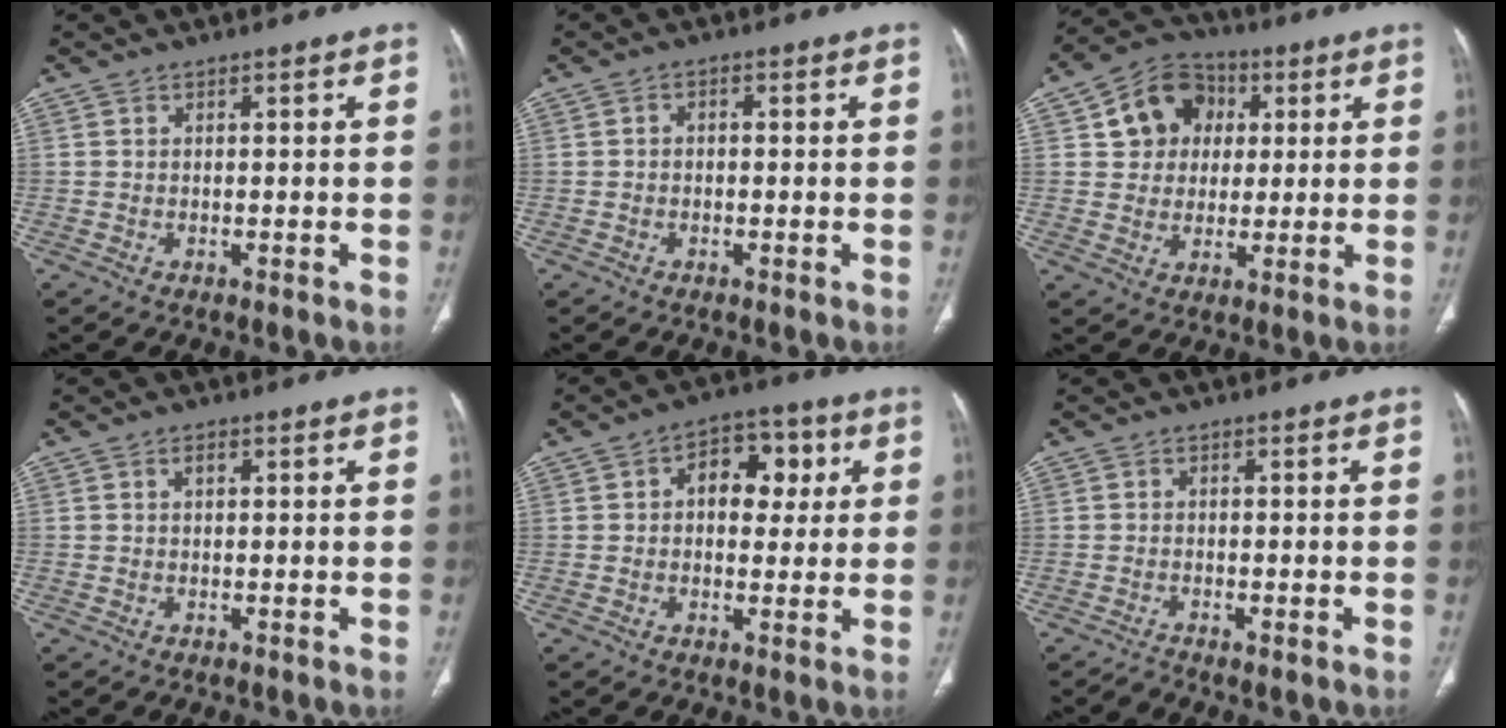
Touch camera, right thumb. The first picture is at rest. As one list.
[{"total": 1.1, "force": [-0.2, 0.8, 0.7], "torque": [-0.006, 0.004, -0.007]}, {"total": 11.2, "force": [3.0, 9.6, 4.9], "torque": [-0.044, 0.004, 0.043]}, {"total": 1.0, "force": [0.3, 0.7, 0.7], "torque": [-0.002, 0.005, 0.003]}, {"total": 9.6, "force": [2.2, 6.5, 6.7], "torque": [-0.047, 0.016, 0.027]}, {"total": 1.5, "force": [-1.3, 0.3, 0.7], "torque": [-0.017, 0.006, -0.022]}]